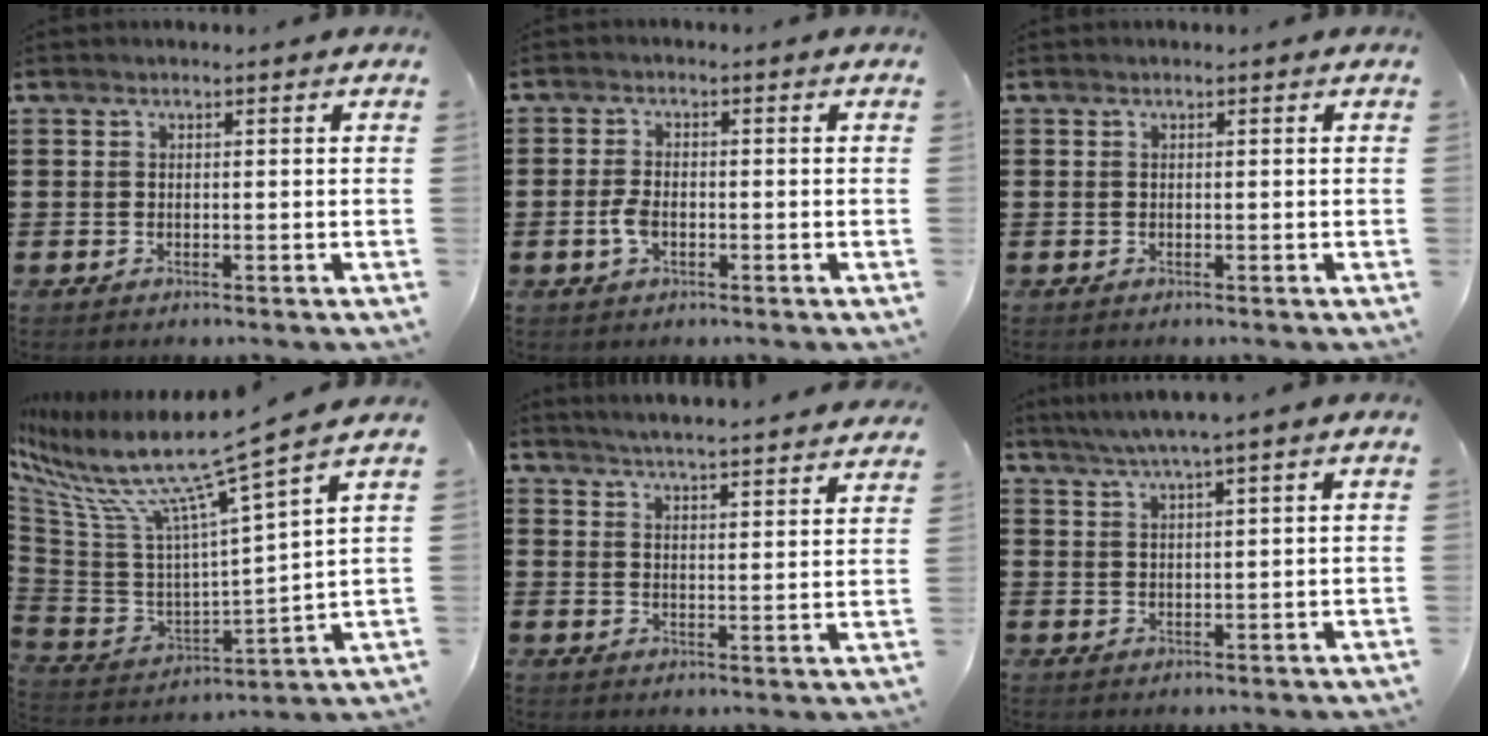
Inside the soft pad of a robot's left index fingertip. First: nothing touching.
{"total": 3.0, "force": [-0.9, 1.5, 2.5], "torque": [-0.068, -0.006, -0.022]}
{"total": 0.0}
{"total": 11.6, "force": [8.3, 0.2, 8.2], "torque": [-0.190, -0.066, 0.129]}
{"total": 4.3, "force": [4.2, -0.8, 0.6], "torque": [-0.030, -0.030, 0.072]}
{"total": 2.8, "force": [2.0, -0.4, 2.0], "torque": [-0.042, -0.002, 0.035]}